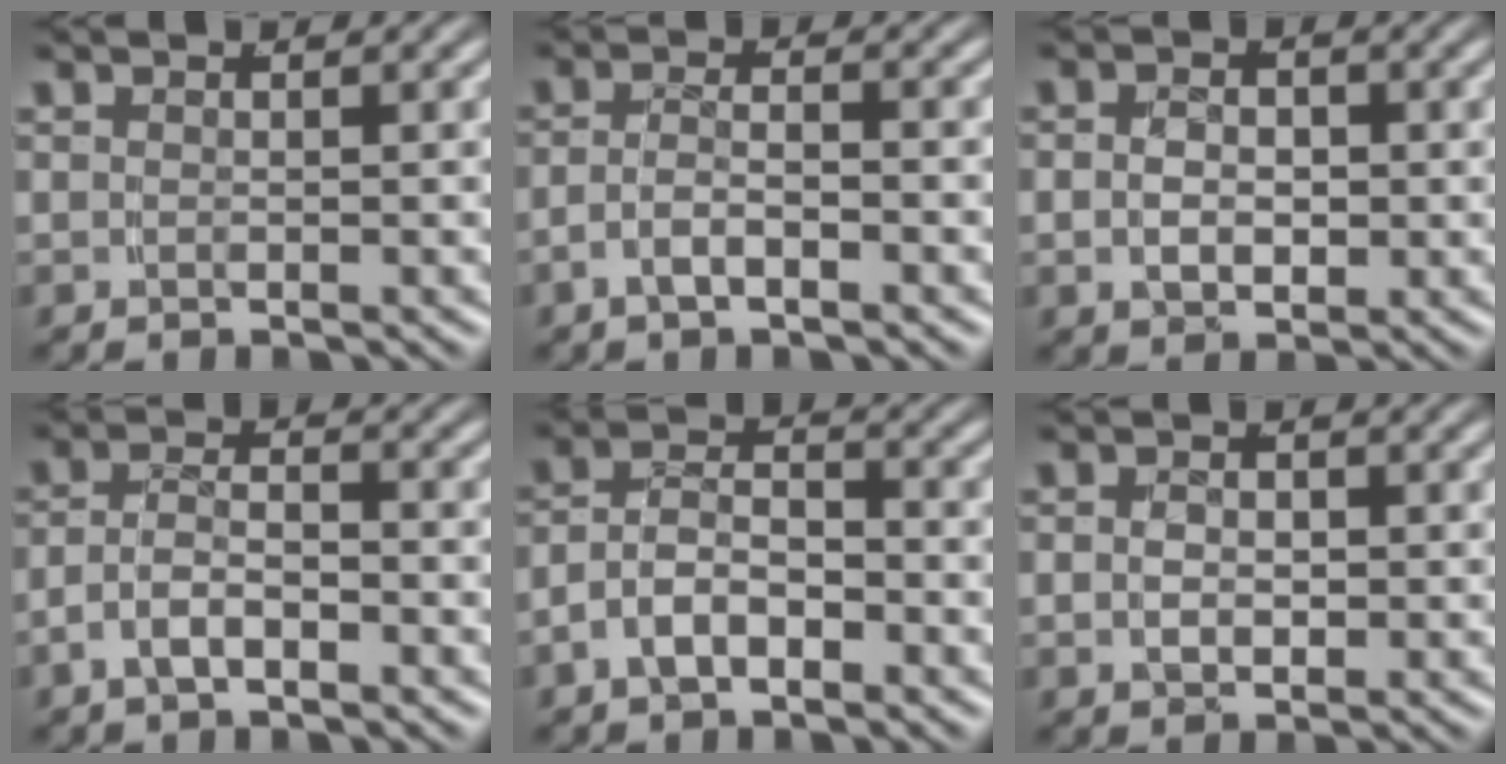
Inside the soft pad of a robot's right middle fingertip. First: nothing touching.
{"total": 2.5, "force": [-1.6, 0.7, 1.8], "torque": [-0.033, -0.006, -0.026]}
{"total": 2.6, "force": [-0.2, 1.7, 2.0], "torque": [-0.034, -0.009, 0.004]}
{"total": 3.5, "force": [-1.8, 1.9, 2.3], "torque": [-0.043, -0.008, -0.029]}
{"total": 5.1, "force": [-2.2, 3.6, 2.8], "torque": [-0.055, -0.012, -0.037]}
{"total": 1.8, "force": [-0.1, 1.1, 1.4], "torque": [-0.026, -0.008, 0.005]}